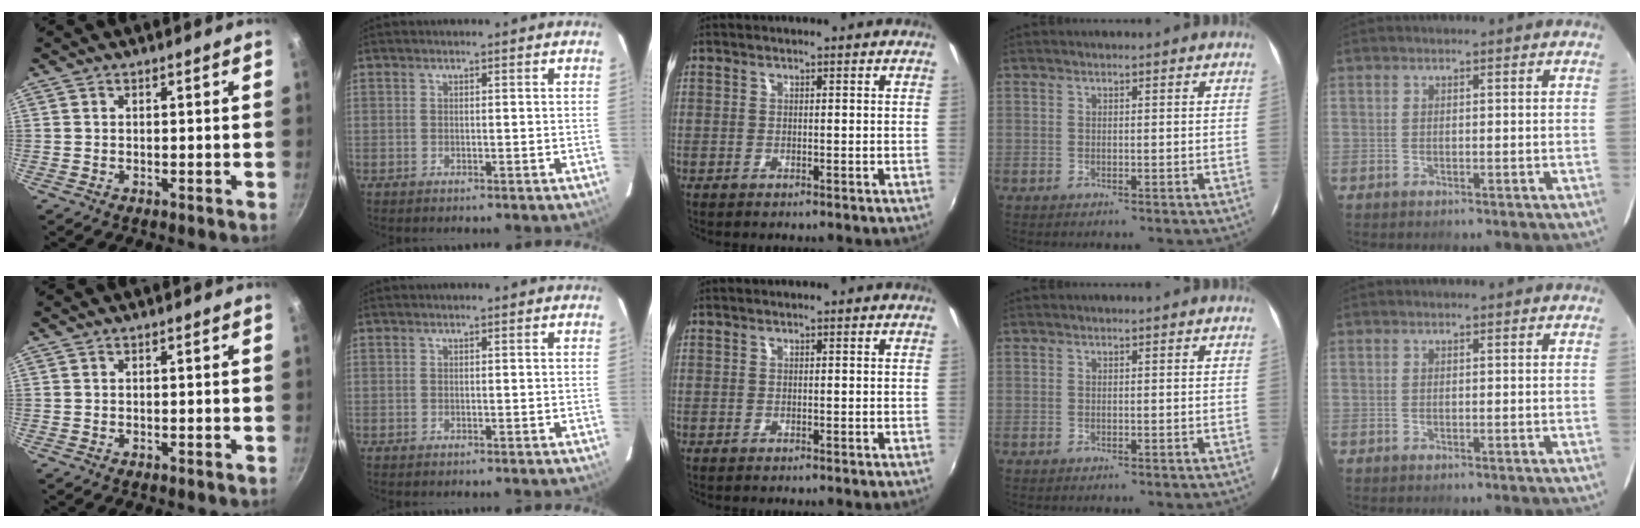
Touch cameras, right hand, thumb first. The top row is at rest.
{}